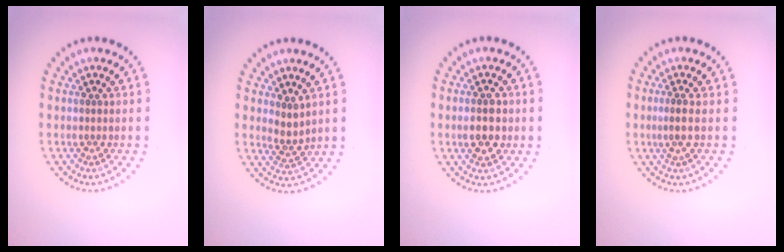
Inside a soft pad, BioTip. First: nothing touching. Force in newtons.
{"total": 1.8, "press": 1.4, "slide": 1.2}
{"total": 2.9, "press": 2.9, "slide": 0.1}
{"total": 1.7, "press": 1.4, "slide": 1.0}